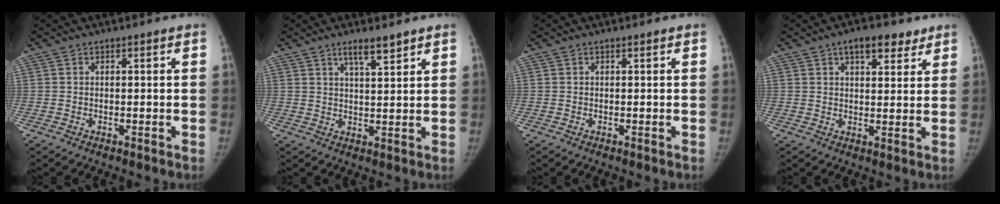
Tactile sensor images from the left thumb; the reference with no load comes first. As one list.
[{"total": 4.6, "force": [3.3, 0.8, 3.1], "torque": [-0.043, -0.021, 0.057]}, {"total": 0.0}, {"total": 7.0, "force": [4.3, 3.3, 4.5], "torque": [-0.034, -0.015, 0.059]}]